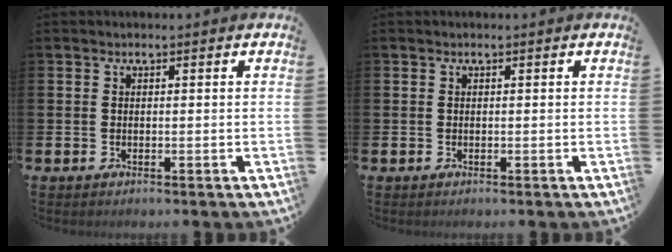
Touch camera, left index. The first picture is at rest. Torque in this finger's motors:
{"motor_torque": [-0.42, -0.51, -0.09, -0.03]}